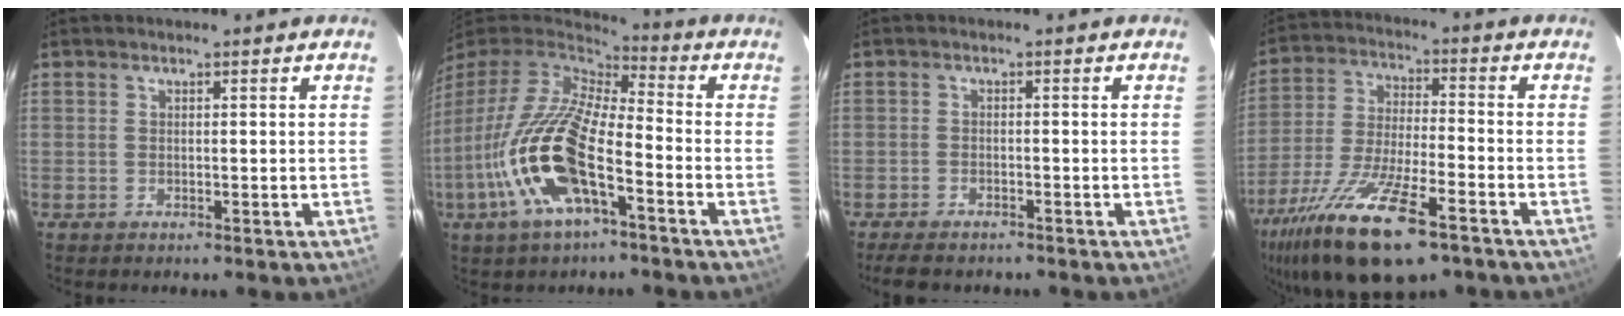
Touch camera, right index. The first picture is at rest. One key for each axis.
{"total": 20.3, "fx": -7.8, "fy": 7.1, "fz": 17.4, "tx": -0.355, "ty": -0.031, "tz": -0.159}
{"total": 5.4, "fx": -4.7, "fy": 1.6, "fz": 2.1, "tx": -0.057, "ty": -0.014, "tz": -0.077}
{"total": 20.2, "fx": -12.8, "fy": 5.8, "fz": 14.5, "tx": -0.294, "ty": -0.057, "tz": -0.234}